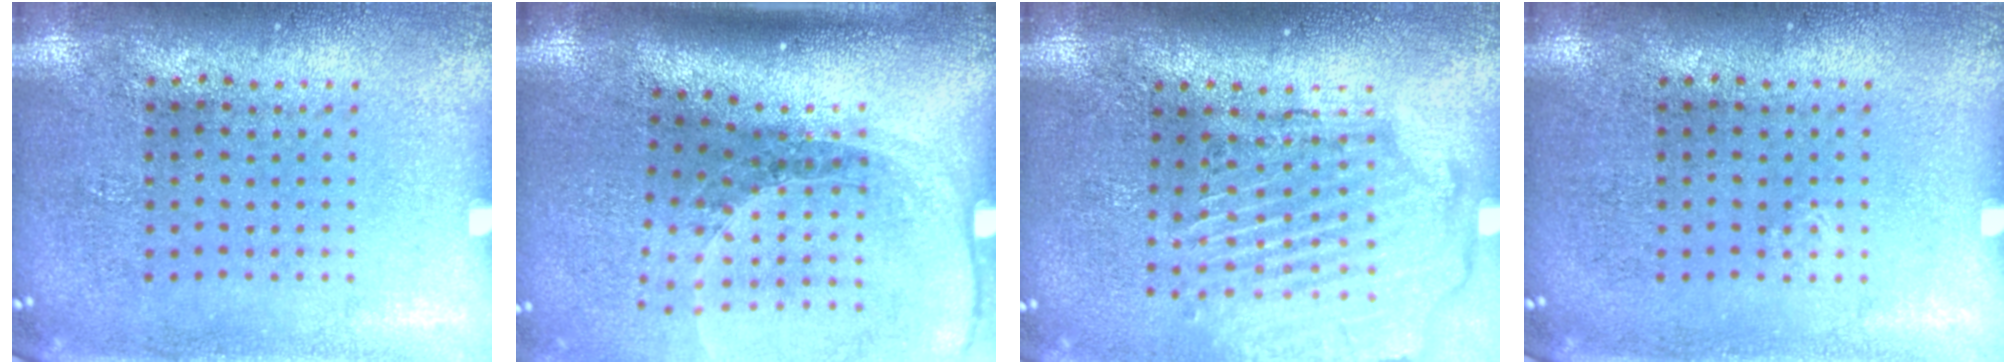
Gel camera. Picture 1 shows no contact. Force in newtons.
{"total": 1.9, "press": 1.6, "slide": 1.0}
{"total": 2.6, "press": 2.2, "slide": 1.4}
{"total": 0.0}